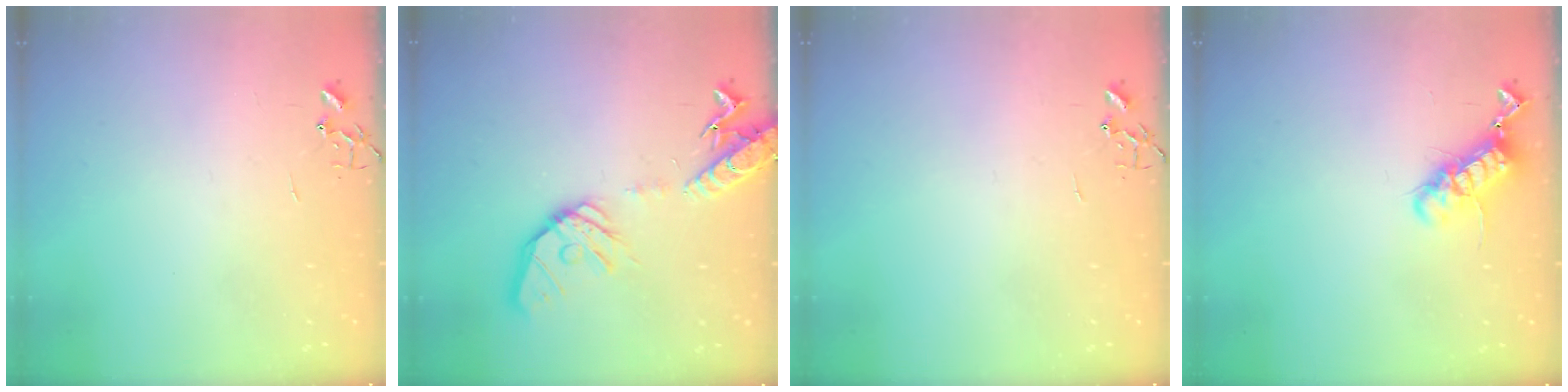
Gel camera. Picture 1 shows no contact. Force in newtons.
{"total": 17.8, "press": 17.5, "slide": 3.0}
{"total": 0.0}
{"total": 12.7, "press": 12.6, "slide": 1.1}